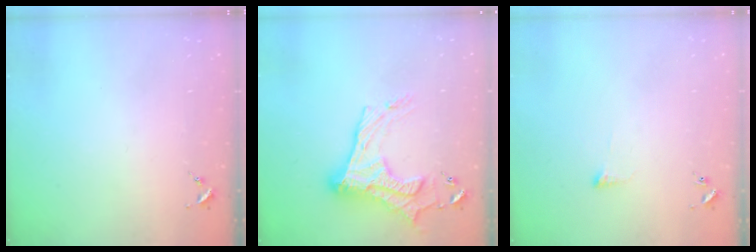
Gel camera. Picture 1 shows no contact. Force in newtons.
{"total": 19.3, "press": 19.3, "slide": 1.3}
{"total": 4.0, "press": 4.0, "slide": 0.5}